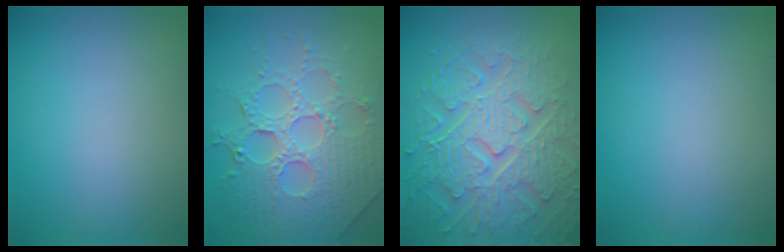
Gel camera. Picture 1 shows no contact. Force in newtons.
{"total": 8.1, "press": 6.0, "slide": 5.5}
{"total": 8.6, "press": 6.5, "slide": 5.6}
{"total": 0.0}